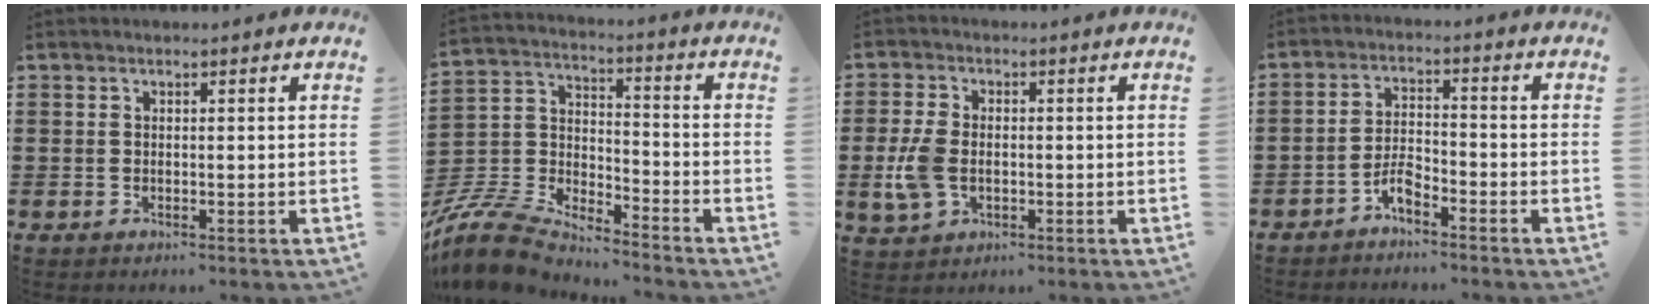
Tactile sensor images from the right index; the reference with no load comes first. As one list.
[{"total": 8.1, "force": [-7.6, 1.5, 2.2], "torque": [-0.074, -0.005, -0.160]}, {"total": 5.4, "force": [-0.9, 3.4, 4.1], "torque": [-0.112, -0.005, -0.025]}, {"total": 3.9, "force": [-3.1, 1.1, 2.2], "torque": [-0.057, 0.004, -0.065]}]